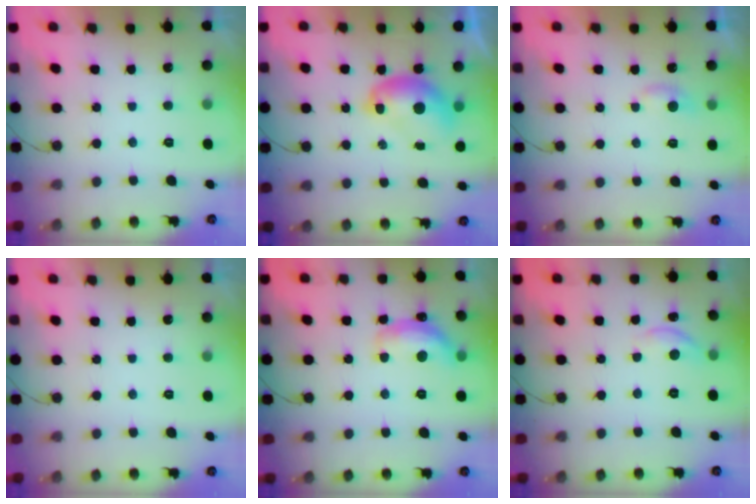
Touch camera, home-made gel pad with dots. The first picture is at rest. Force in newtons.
{"total": 7.7, "press": 7.6, "slide": 1.4}
{"total": 4.5, "press": 4.5, "slide": 0.6}
{"total": 0.0}
{"total": 14.2, "press": 14.2, "slide": 1.0}
{"total": 5.6, "press": 5.6, "slide": 0.6}